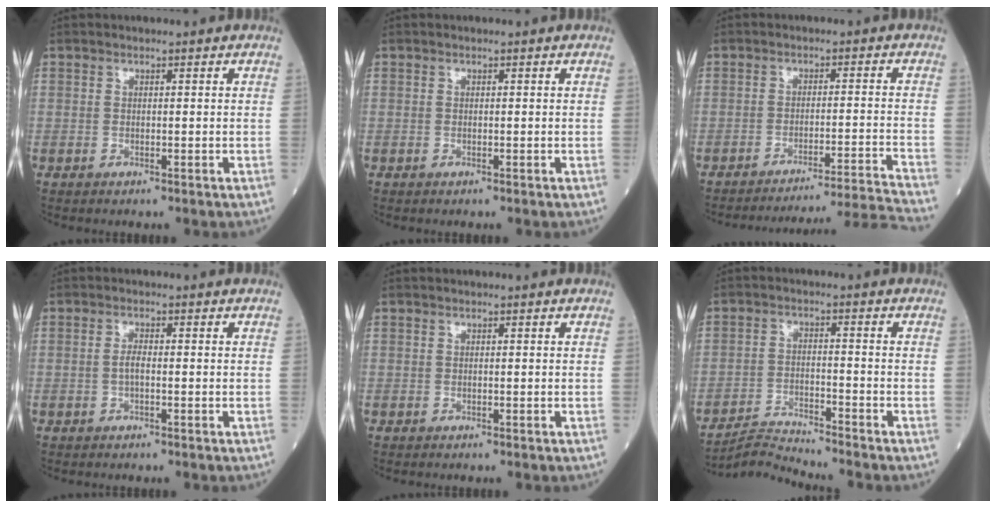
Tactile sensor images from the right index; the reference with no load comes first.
{"total": 0.0}
{"total": 16.2, "force": [-15.2, -5.0, 2.4], "torque": [-0.004, -0.023, -0.207]}
{"total": 1.6, "force": [-0.3, 0.4, 1.5], "torque": [-0.031, 0.002, -0.007]}
{"total": 0.0}
{"total": 5.5, "force": [-5.1, -2.0, -0.8], "torque": [0.002, -0.015, -0.094]}